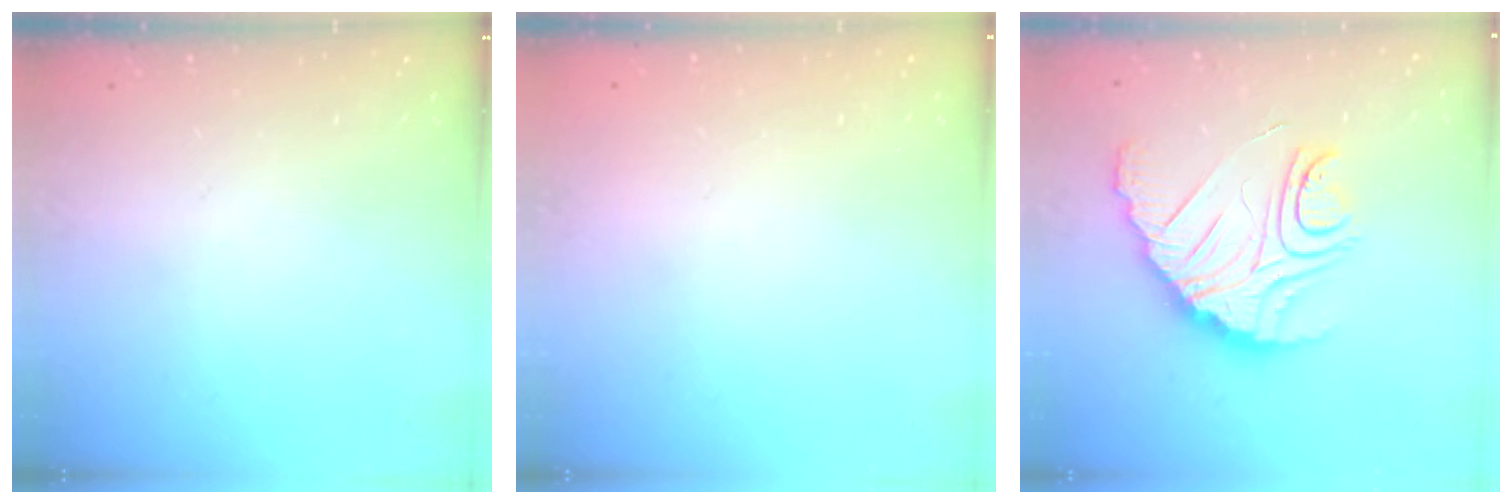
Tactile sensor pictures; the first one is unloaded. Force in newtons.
{"total": 2.3, "press": 2.3, "slide": 0.1}
{"total": 15.3, "press": 15.3, "slide": 1.3}